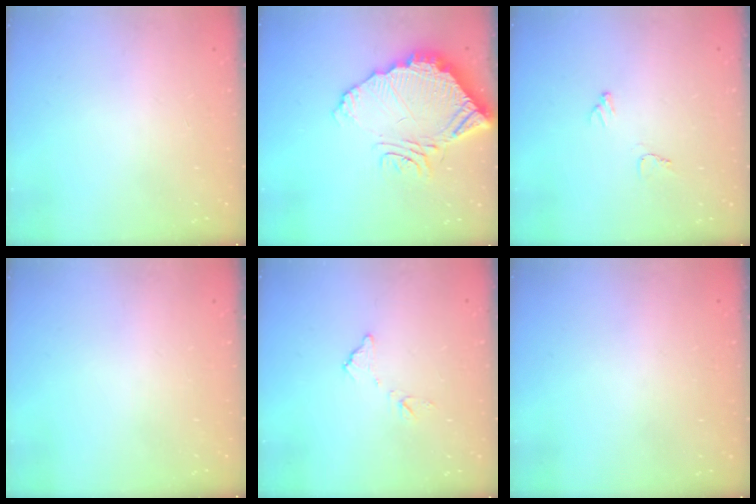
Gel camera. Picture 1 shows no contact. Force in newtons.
{"total": 14.0, "press": 13.9, "slide": 1.3}
{"total": 6.6, "press": 6.6, "slide": 0.3}
{"total": 0.0}
{"total": 7.5, "press": 7.5, "slide": 0.5}
{"total": 3.6, "press": 3.6, "slide": 0.2}